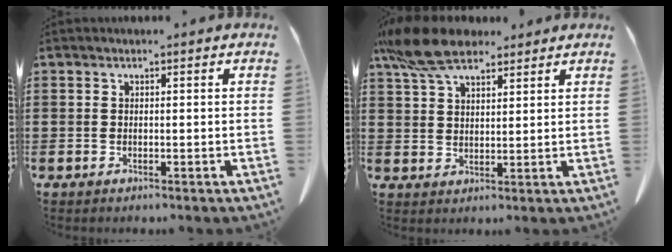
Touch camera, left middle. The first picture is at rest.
{"total": 9.2, "force": [6.8, 3.4, 5.2], "torque": [-0.127, -0.006, 0.128]}